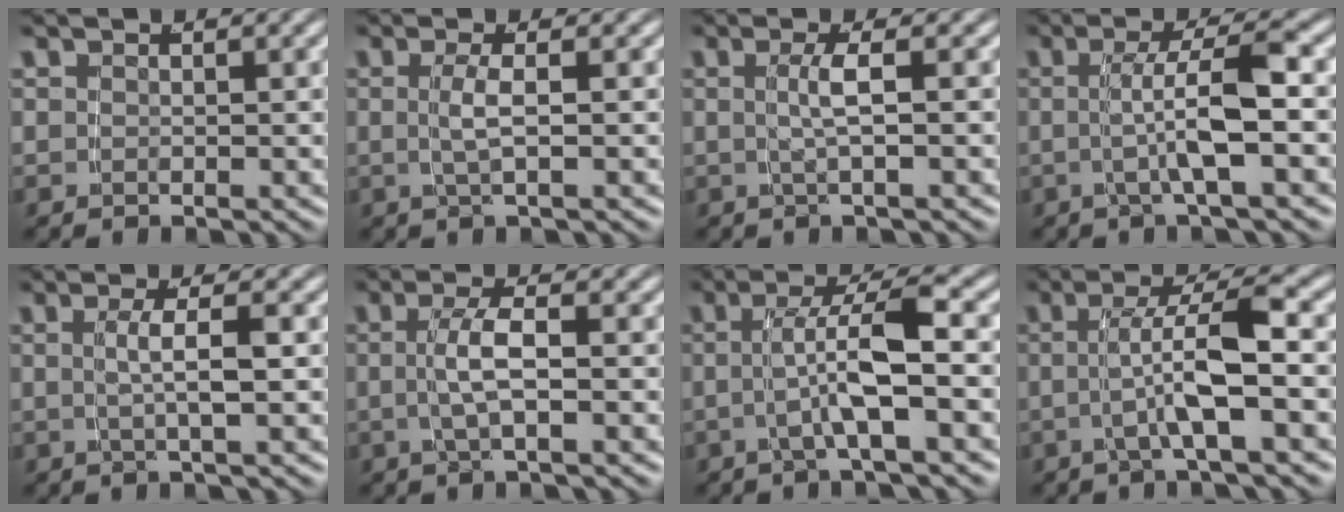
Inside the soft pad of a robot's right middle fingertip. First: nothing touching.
{"total": 2.0, "force": [0.0, -0.5, 2.0], "torque": [-0.039, -0.001, 0.004]}
{"total": 2.2, "force": [-0.1, -0.4, 2.2], "torque": [-0.041, 0.002, 0.002]}
{"total": 4.4, "force": [-0.8, 0.0, 4.3], "torque": [-0.067, 0.005, -0.013]}
{"total": 2.6, "force": [-0.1, -0.4, 2.6], "torque": [-0.045, 0.002, 0.002]}
{"total": 2.9, "force": [-0.2, 0.0, 2.9], "torque": [-0.058, 0.003, -0.001]}
{"total": 4.2, "force": [-0.3, 0.2, 4.2], "torque": [-0.075, 0.007, -0.005]}
{"total": 4.3, "force": [-0.4, 0.2, 4.3], "torque": [-0.080, 0.005, -0.007]}